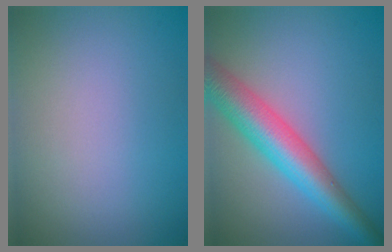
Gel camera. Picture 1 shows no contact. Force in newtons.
{"total": 6.8, "press": 6.8, "slide": 0.1}